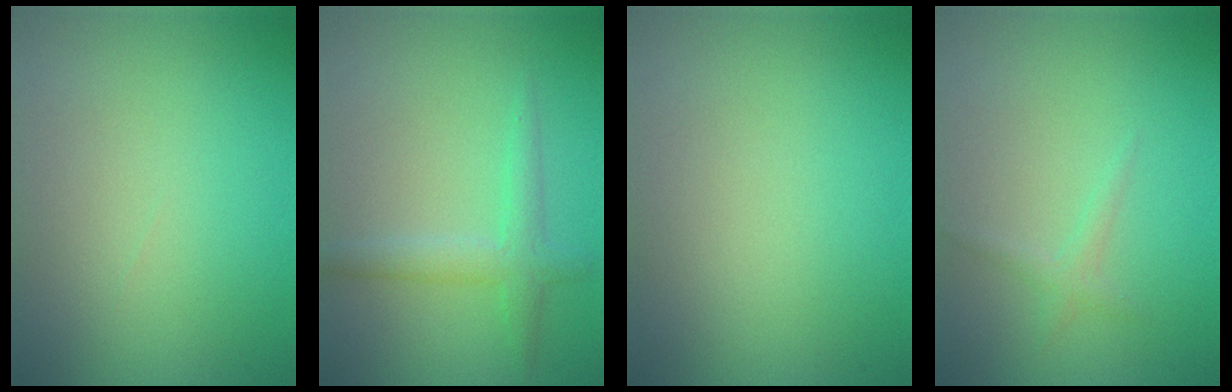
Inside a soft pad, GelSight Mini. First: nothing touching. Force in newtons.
{"total": 2.5, "press": 2.5, "slide": 0.1}
{"total": 0.0}
{"total": 1.0, "press": 1.0, "slide": 0.1}